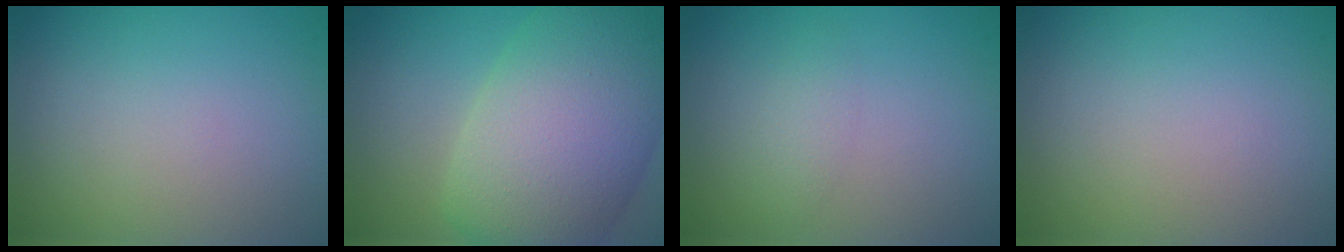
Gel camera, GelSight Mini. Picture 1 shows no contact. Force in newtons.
{"total": 12.3, "press": 12.3, "slide": 0.6}
{"total": 1.2, "press": 1.2, "slide": 0.1}
{"total": 0.0}